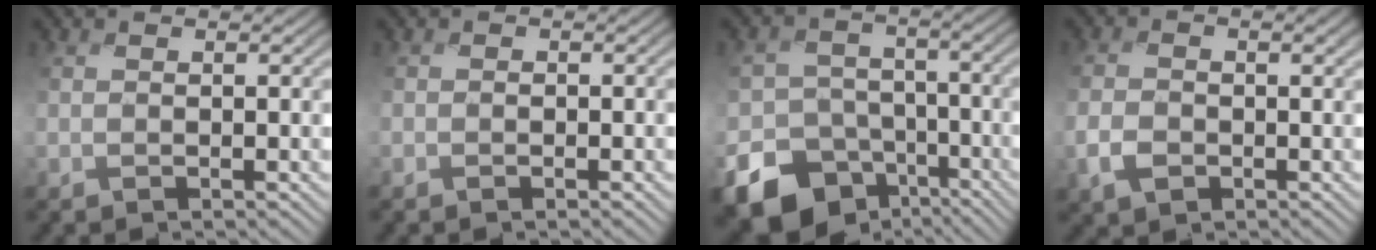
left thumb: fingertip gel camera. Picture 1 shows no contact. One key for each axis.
{"total": 0.8, "fx": -0.5, "fy": 0.6, "fz": -0.2, "tx": 0.003, "ty": -0.003, "tz": -0.013}
{"total": 17.6, "fx": -11.5, "fy": 12.2, "fz": 5.4, "tx": -0.139, "ty": -0.075, "tz": -0.182}
{"total": 3.6, "fx": -1.8, "fy": 2.4, "fz": 2.1, "tx": -0.051, "ty": -0.005, "tz": -0.042}